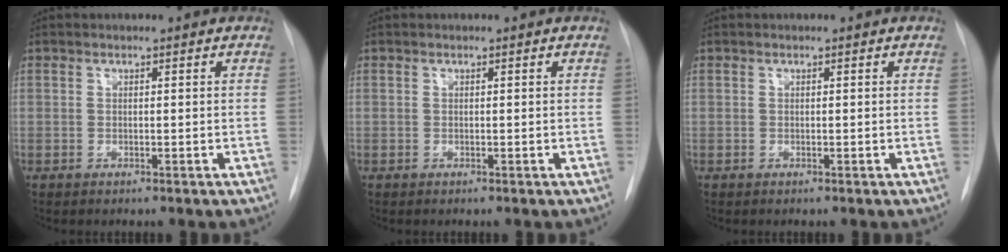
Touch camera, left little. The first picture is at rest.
{"total": 0.0}
{"total": 0.0}